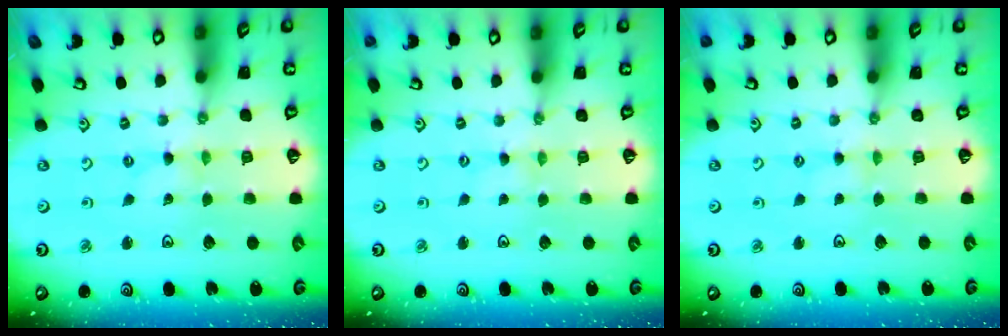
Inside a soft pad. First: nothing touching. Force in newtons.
{"total": 0.0}
{"total": 1.6, "press": 1.5, "slide": 0.4}